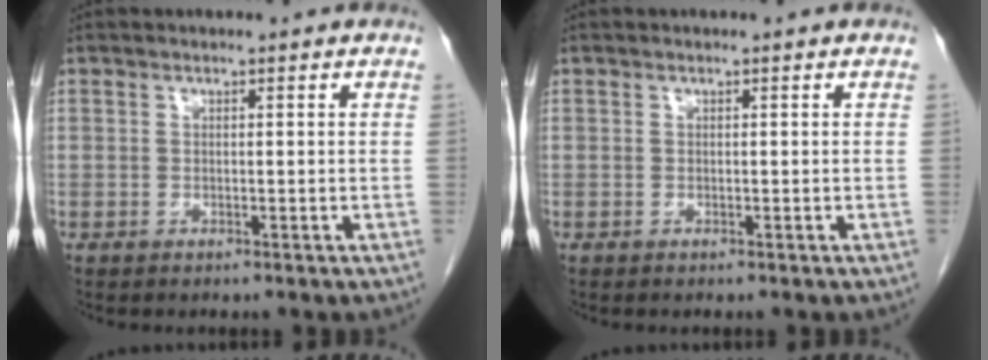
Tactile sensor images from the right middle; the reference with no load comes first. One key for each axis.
{"total": 0.0}